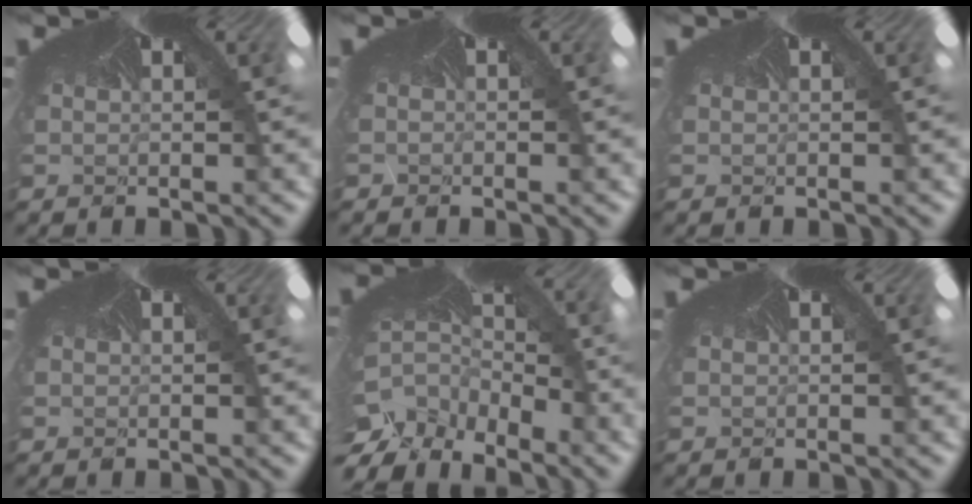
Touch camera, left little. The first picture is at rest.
{"total": 0.6, "force": [-0.5, 0.2, -0.1], "torque": [-0.005, -0.013, -0.004]}
{"total": 0.0}
{"total": 0.0}
{"total": 10.0, "force": [-9.2, 1.6, 3.5], "torque": [-0.094, -0.074, -0.114]}
{"total": 0.0}